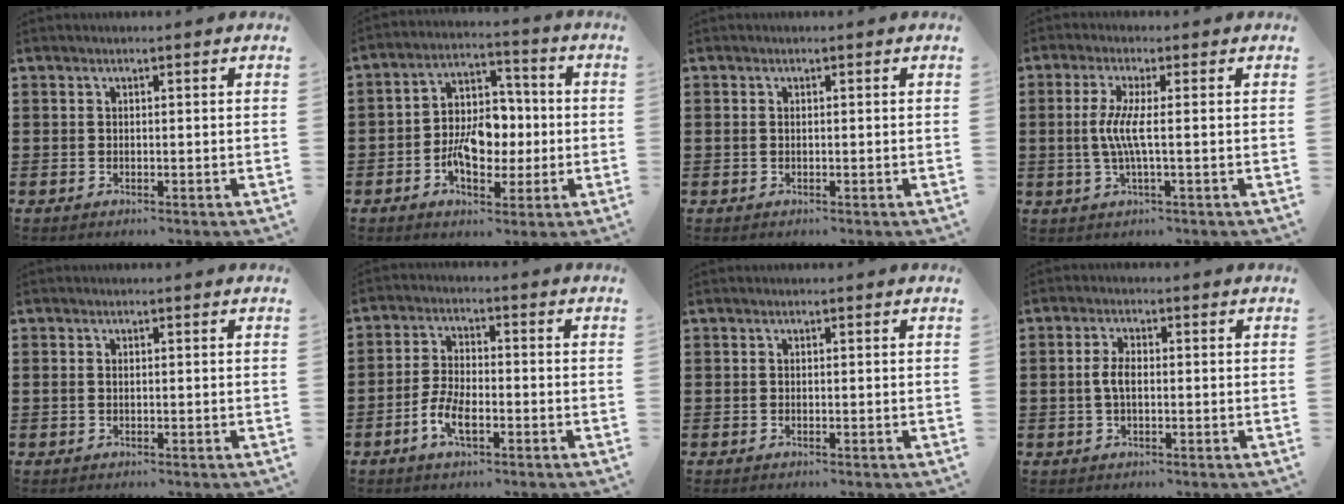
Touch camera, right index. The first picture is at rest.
{"total": 7.5, "force": [-1.6, 5.3, 5.1], "torque": [-0.093, 0.006, -0.035]}
{"total": 0.5, "force": [0.0, 0.4, 0.4], "torque": [-0.010, 0.000, 0.001]}
{"total": 4.7, "force": [-0.1, 0.0, 4.7], "torque": [-0.109, -0.013, -0.013]}
{"total": 0.7, "force": [0.1, 0.4, 0.5], "torque": [-0.013, 0.001, 0.002]}
{"total": 5.5, "force": [-2.3, 1.7, 4.7], "torque": [-0.111, -0.008, -0.049]}
{"total": 0.0}
{"total": 3.2, "force": [-0.1, 1.4, 2.8], "torque": [-0.069, -0.002, -0.008]}